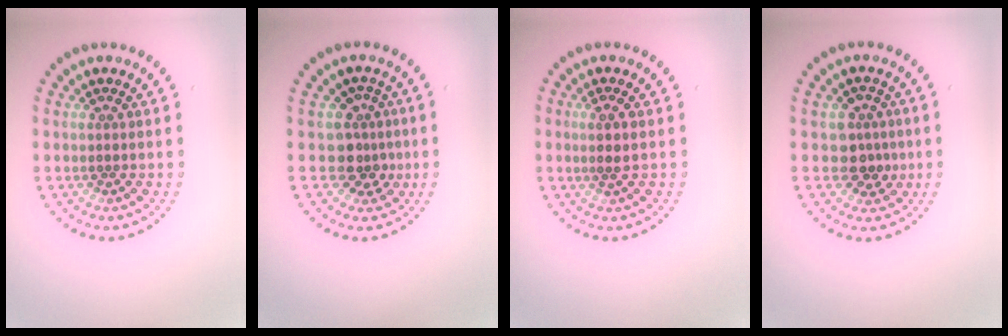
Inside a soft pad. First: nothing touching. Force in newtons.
{"total": 2.7, "press": 2.1, "slide": 1.6}
{"total": 1.3, "press": 1.1, "slide": 0.7}
{"total": 2.7, "press": 2.5, "slide": 1.1}